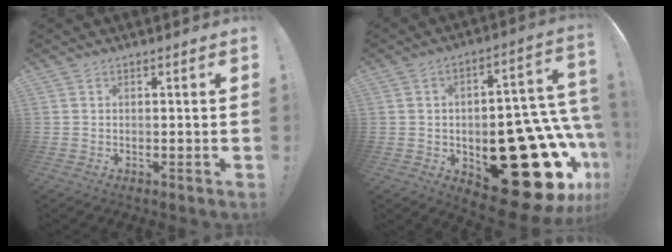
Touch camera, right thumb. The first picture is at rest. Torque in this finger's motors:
{"motor_torque": [2.29, 2.72, 2.43, -0.34, 0.66]}